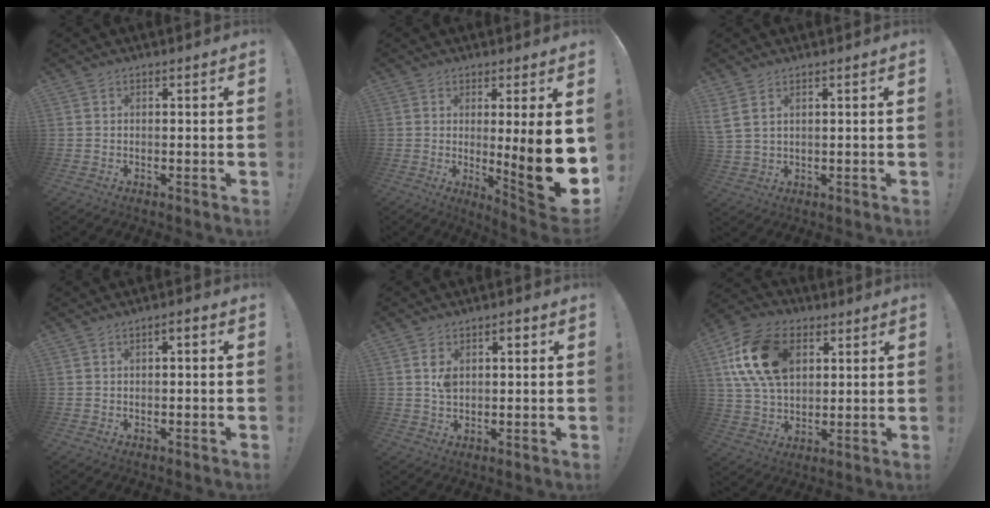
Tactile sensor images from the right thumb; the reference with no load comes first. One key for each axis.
{"total": 16.4, "fx": -0.2, "fy": 1.7, "fz": 16.4, "tx": -0.227, "ty": -0.023, "tz": 0.008}
{"total": 4.3, "fx": 2.4, "fy": 1.8, "fz": 3.0, "tx": -0.075, "ty": -0.007, "tz": 0.050}
{"total": 1.9, "fx": -1.1, "fy": 0.8, "fz": 1.3, "tx": -0.028, "ty": 0.012, "tz": -0.019}
{"total": 4.0, "fx": 0.9, "fy": 2.5, "fz": 3.0, "tx": -0.045, "ty": 0.001, "tz": 0.010}
{"total": 19.3, "fx": 6.2, "fy": 13.1, "fz": 12.8, "tx": -0.227, "ty": -0.006, "tz": 0.118}